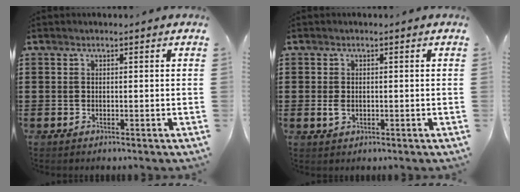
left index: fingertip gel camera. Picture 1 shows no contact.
{"total": 1.5, "force": [-0.2, 1.0, 1.1], "torque": [-0.031, 0.001, -0.007]}